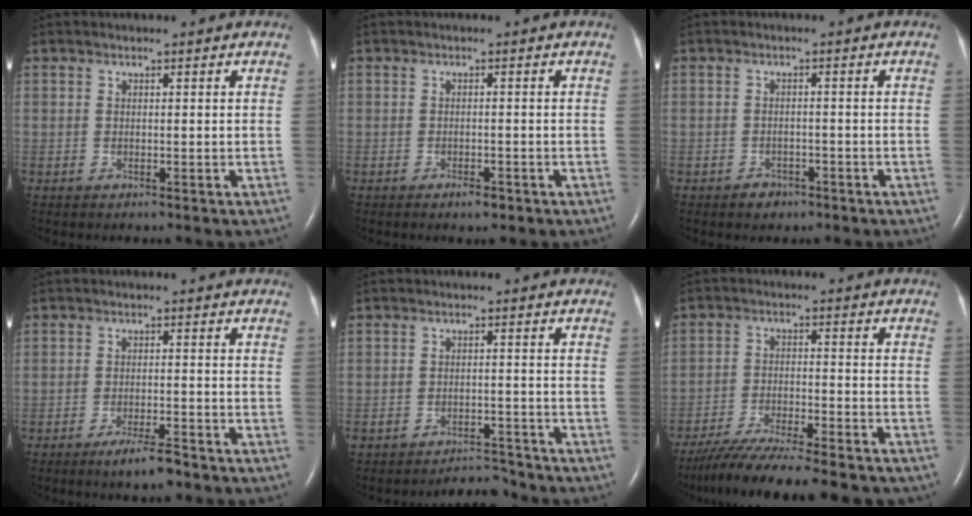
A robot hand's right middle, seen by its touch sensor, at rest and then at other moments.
{"total": 1.6, "force": [-1.1, 0.6, 1.0], "torque": [-0.018, -0.001, -0.014]}
{"total": 2.2, "force": [-1.6, 1.5, 0.5], "torque": [-0.011, 0.004, -0.020]}
{"total": 4.3, "force": [-3.2, 0.5, 2.9], "torque": [-0.055, -0.005, -0.054]}
{"total": 4.2, "force": [-4.2, 0.6, -0.4], "torque": [0.006, 0.003, -0.066]}
{"total": 16.4, "force": [-14.2, 1.6, 8.0], "torque": [-0.139, -0.025, -0.221]}